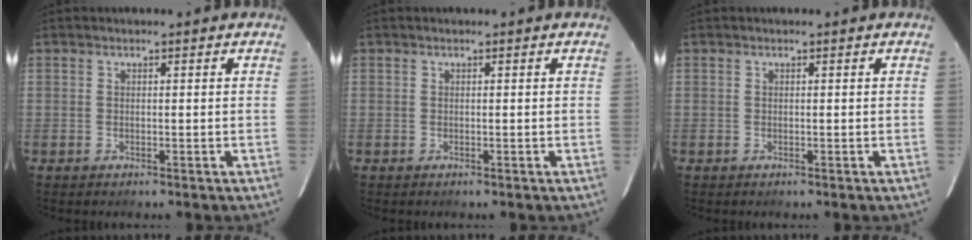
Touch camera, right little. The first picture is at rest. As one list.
[{"total": 0.0}, {"total": 0.0}]